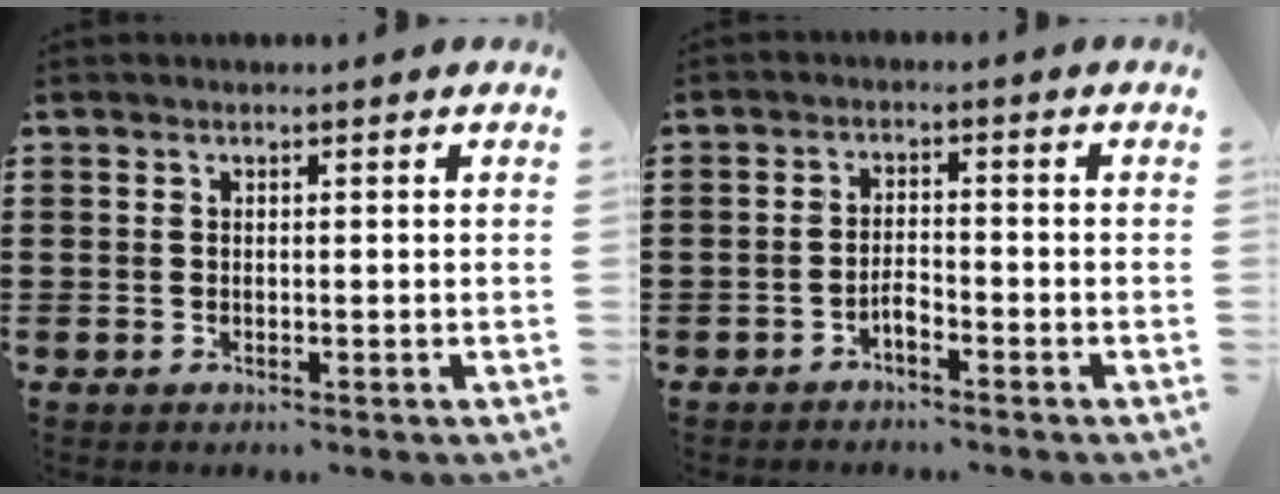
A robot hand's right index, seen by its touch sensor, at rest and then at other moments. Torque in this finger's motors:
{"motor_torque": [0.83, 1.31, 0.07, 0.02]}